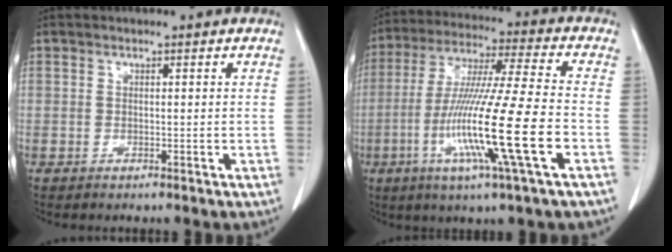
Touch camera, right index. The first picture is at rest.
{"total": 18.3, "force": [-5.6, -0.8, 17.4], "torque": [-0.343, -0.024, -0.108]}